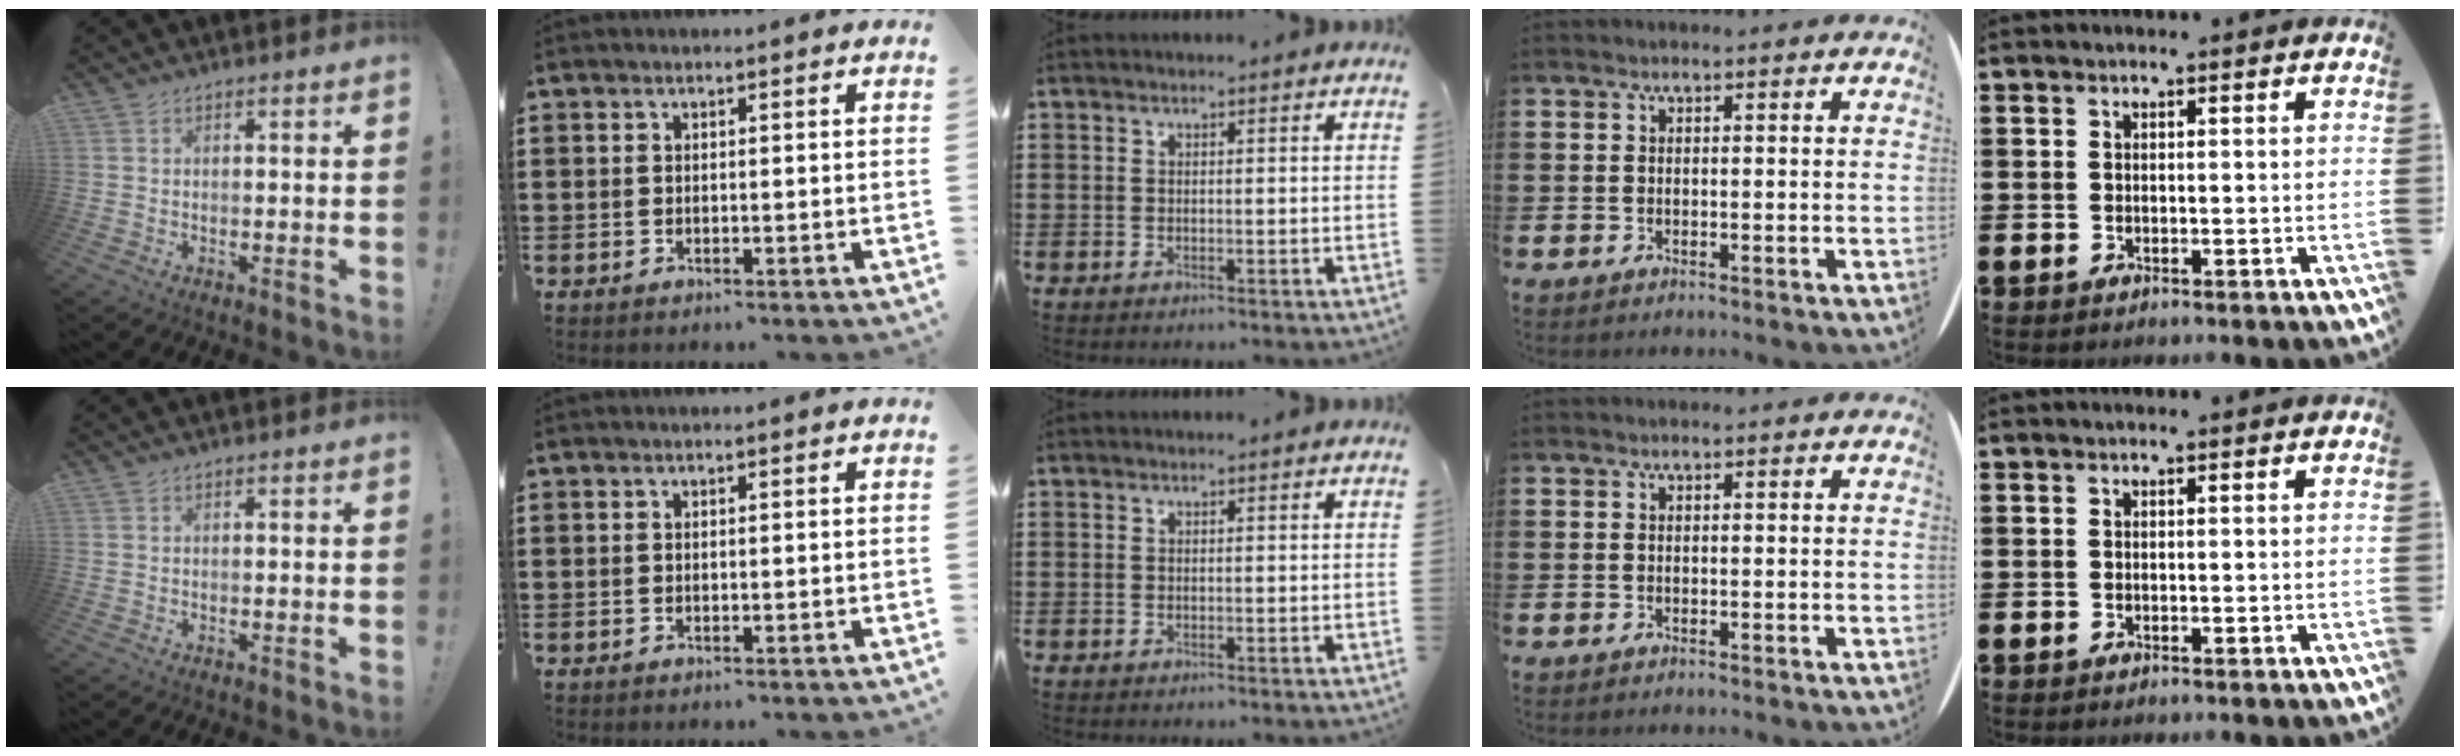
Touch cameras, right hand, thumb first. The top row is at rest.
{}